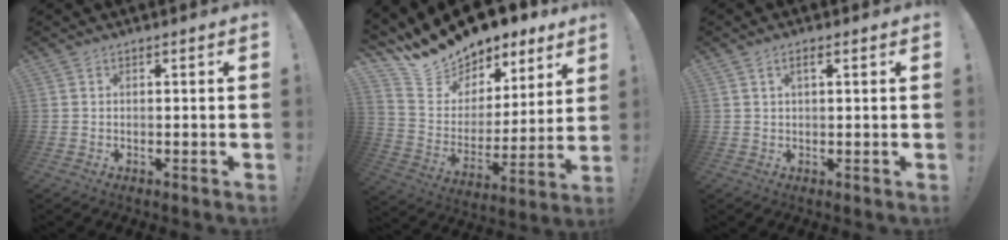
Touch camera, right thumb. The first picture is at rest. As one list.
[{"total": 15.1, "force": [13.7, 5.9, 2.5], "torque": [-0.068, -0.113, 0.255]}, {"total": 2.1, "force": [0.7, 0.7, 1.9], "torque": [-0.033, 0.002, 0.010]}]